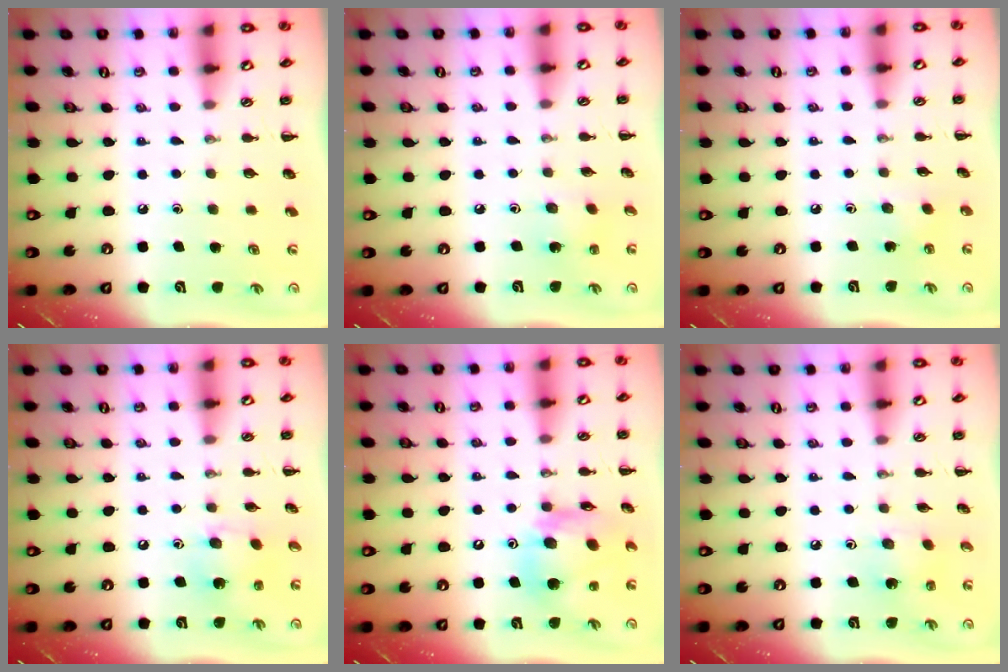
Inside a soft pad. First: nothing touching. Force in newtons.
{"total": 1.6, "press": 1.5, "slide": 0.6}
{"total": 2.5, "press": 2.4, "slide": 0.8}
{"total": 4.8, "press": 4.7, "slide": 1.0}
{"total": 14.1, "press": 13.5, "slide": 4.0}
{"total": 1.8, "press": 1.7, "slide": 0.5}